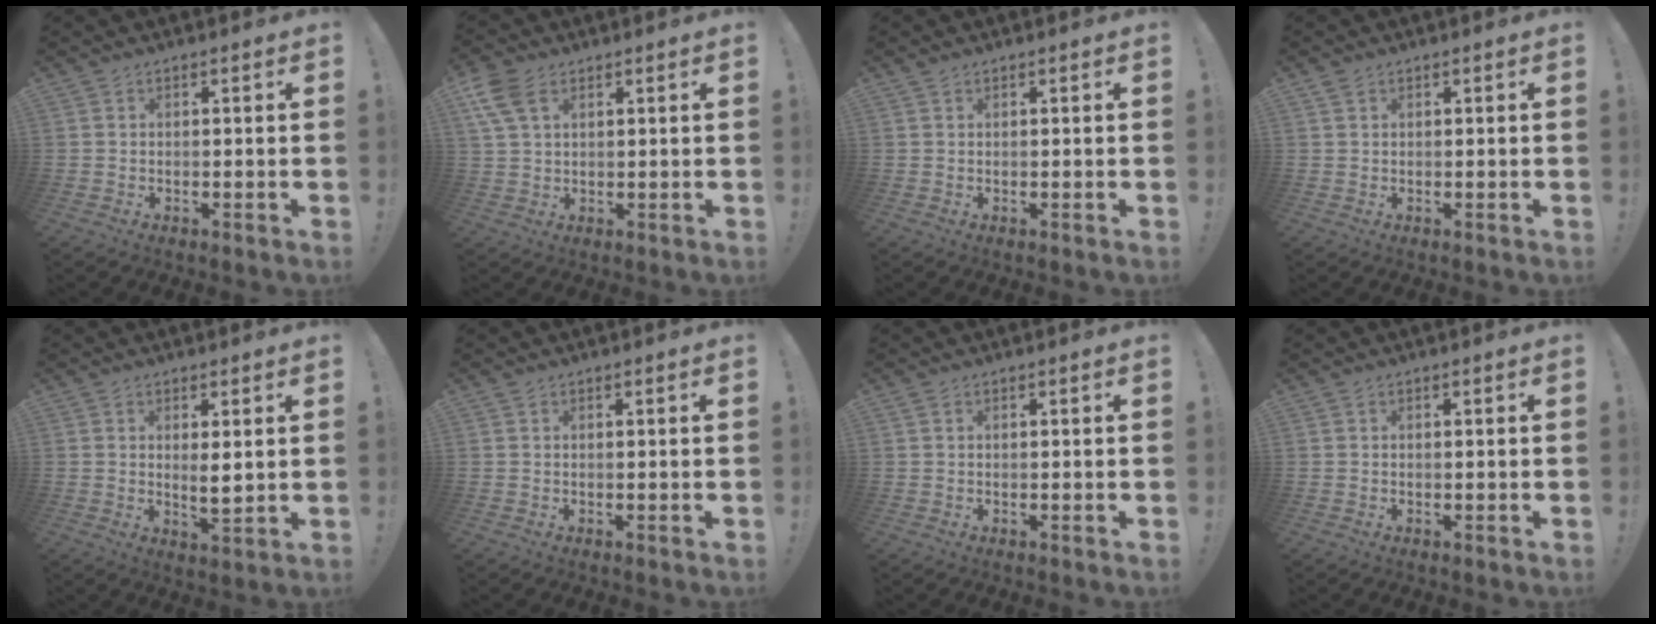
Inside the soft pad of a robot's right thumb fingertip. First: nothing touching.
{"total": 8.8, "force": [4.0, 5.7, 5.3], "torque": [-0.104, -0.010, 0.079]}
{"total": 0.6, "force": [0.5, 0.2, 0.1], "torque": [0.006, -0.003, 0.009]}
{"total": 1.1, "force": [0.8, 0.7, 0.3], "torque": [0.001, -0.003, 0.015]}
{"total": 4.3, "force": [1.3, 1.3, 3.9], "torque": [-0.045, -0.018, 0.017]}
{"total": 0.0}
{"total": 0.0}
{"total": 0.0}